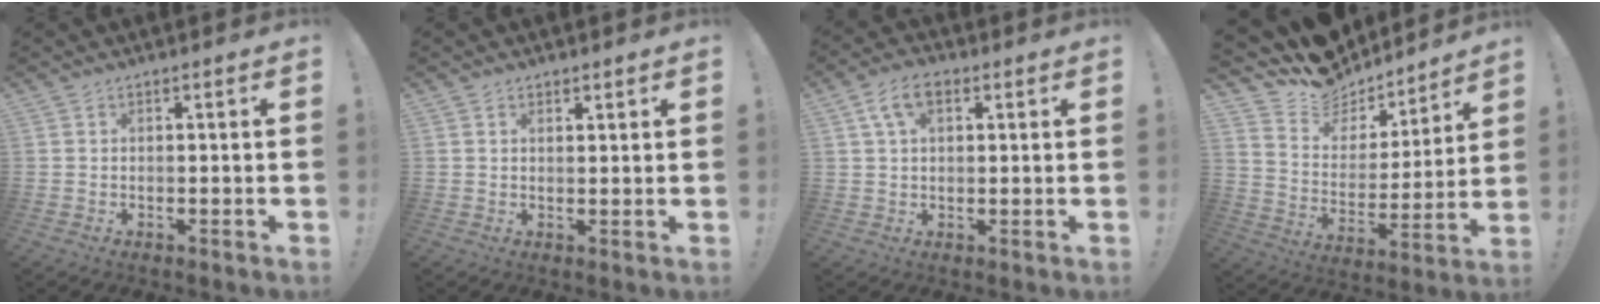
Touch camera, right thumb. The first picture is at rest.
{"total": 1.1, "force": [0.9, 0.5, 0.5], "torque": [-0.001, -0.005, 0.015]}
{"total": 7.6, "force": [2.9, 4.4, 5.5], "torque": [-0.097, 0.009, 0.056]}
{"total": 11.7, "force": [9.8, 6.1, 2.4], "torque": [-0.050, -0.084, 0.174]}